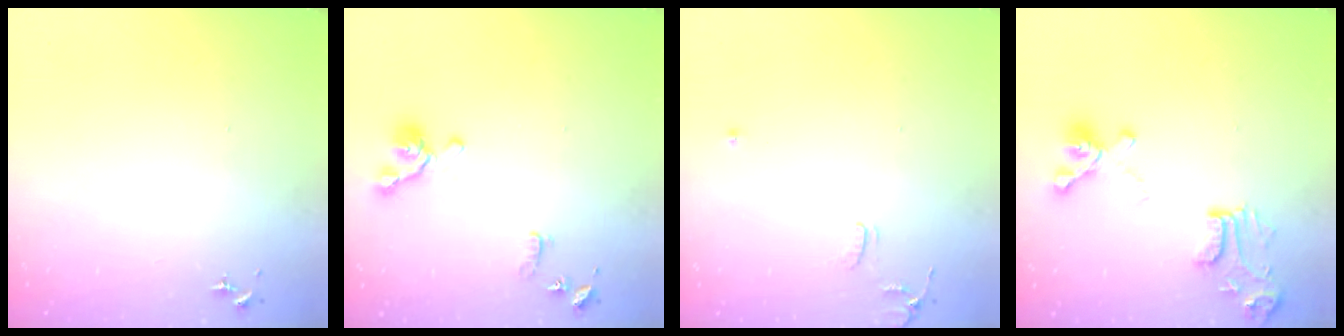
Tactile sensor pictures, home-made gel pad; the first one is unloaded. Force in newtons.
{"total": 11.3, "press": 11.2, "slide": 1.3}
{"total": 6.4, "press": 6.3, "slide": 0.8}
{"total": 14.3, "press": 14.2, "slide": 1.7}